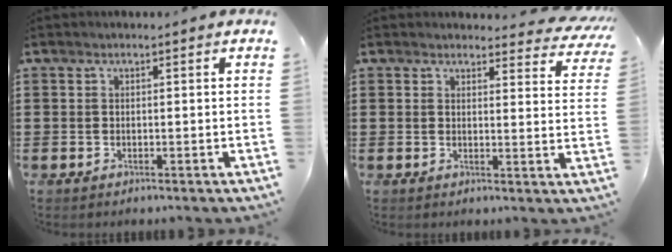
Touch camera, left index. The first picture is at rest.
{"total": 3.5, "force": [3.3, 0.7, 1.1], "torque": [-0.017, -0.018, 0.058]}